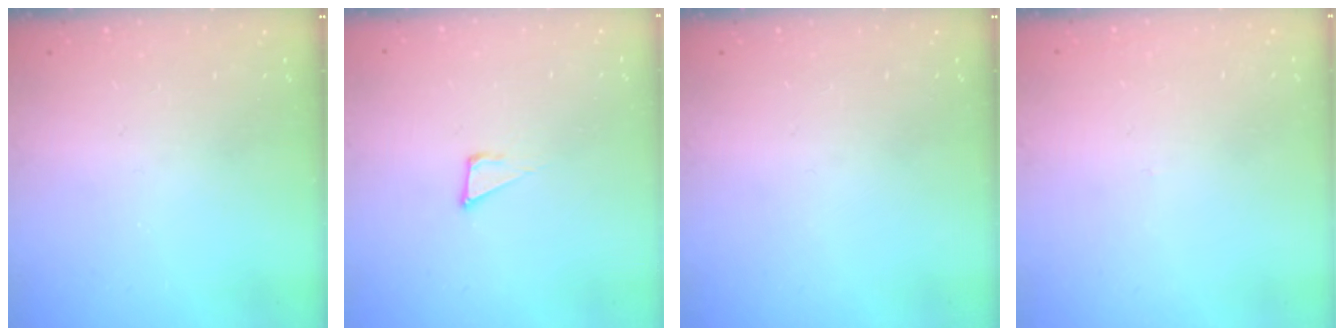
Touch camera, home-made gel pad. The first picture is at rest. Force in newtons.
{"total": 4.3, "press": 4.3, "slide": 0.1}
{"total": 0.0}
{"total": 2.7, "press": 2.7, "slide": 0.3}